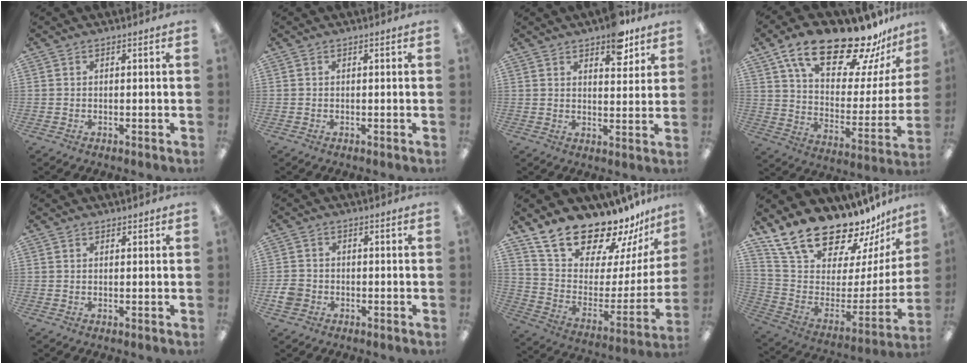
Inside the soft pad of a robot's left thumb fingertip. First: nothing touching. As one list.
[{"total": 0.0}, {"total": 7.8, "force": [5.6, 3.6, 4.1], "torque": [-0.030, -0.033, 0.091]}, {"total": 24.1, "force": [17.8, 8.3, 13.9], "torque": [-0.232, -0.115, 0.303]}, {"total": 1.1, "force": [1.0, 0.5, 0.0], "torque": [0.000, 0.001, 0.018]}, {"total": 3.7, "force": [-1.2, 3.3, 1.3], "torque": [-0.026, 0.007, -0.022]}, {"total": 20.7, "force": [18.4, 6.7, 6.8], "torque": [-0.121, -0.148, 0.332]}, {"total": 21.9, "force": [18.8, 7.3, 8.6], "torque": [-0.156, -0.155, 0.341]}]